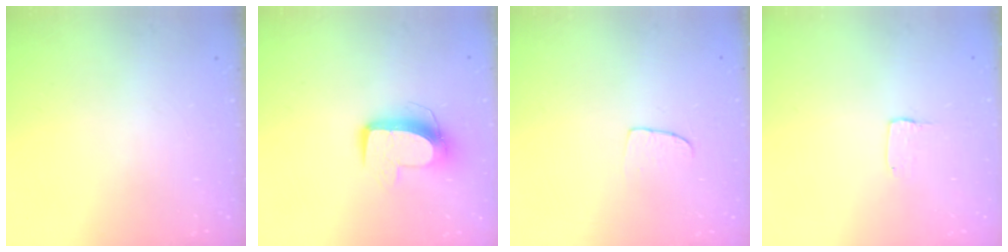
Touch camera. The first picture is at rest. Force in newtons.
{"total": 10.2, "press": 10.2, "slide": 0.6}
{"total": 5.5, "press": 5.5, "slide": 0.3}
{"total": 1.3, "press": 1.2, "slide": 0.1}